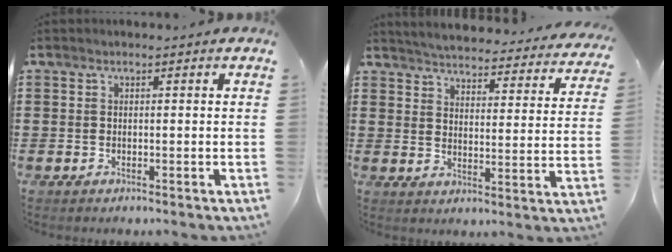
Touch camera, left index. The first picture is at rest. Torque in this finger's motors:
{"motor_torque": [1.11, -1.03, 0.16, 0.08]}